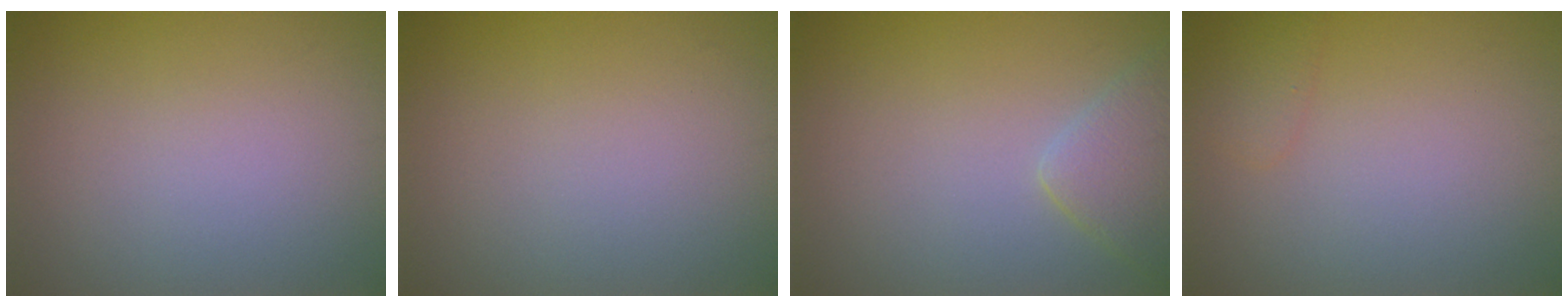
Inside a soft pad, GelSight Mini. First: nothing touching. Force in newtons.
{"total": 0.0}
{"total": 3.1, "press": 3.1, "slide": 0.0}
{"total": 1.0, "press": 1.0, "slide": 0.1}